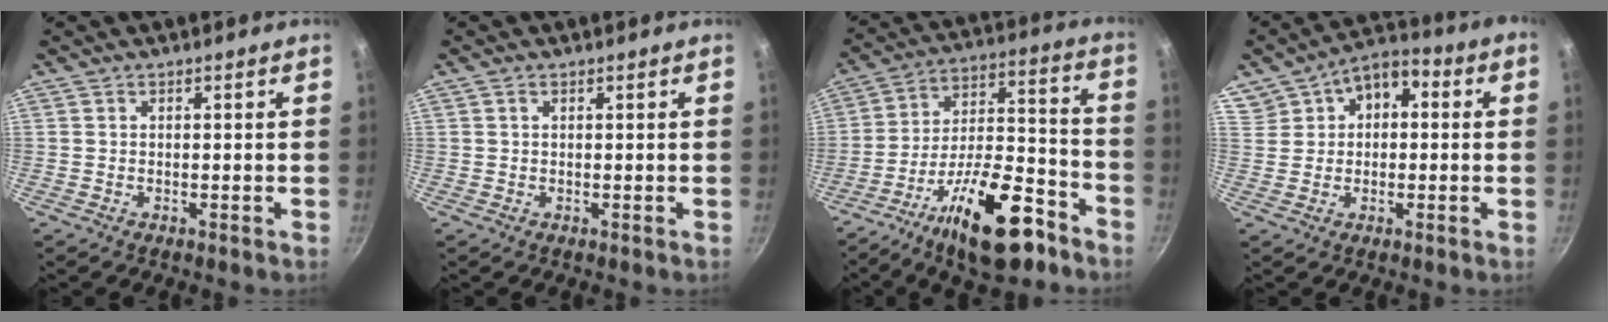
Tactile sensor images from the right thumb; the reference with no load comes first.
{"total": 0.7, "force": [0.4, 0.4, 0.5], "torque": [-0.009, 0.003, 0.007]}
{"total": 20.6, "force": [-12.5, 7.6, 14.5], "torque": [-0.210, 0.078, -0.203]}
{"total": 11.3, "force": [3.1, 8.3, 7.1], "torque": [-0.099, 0.035, 0.046]}